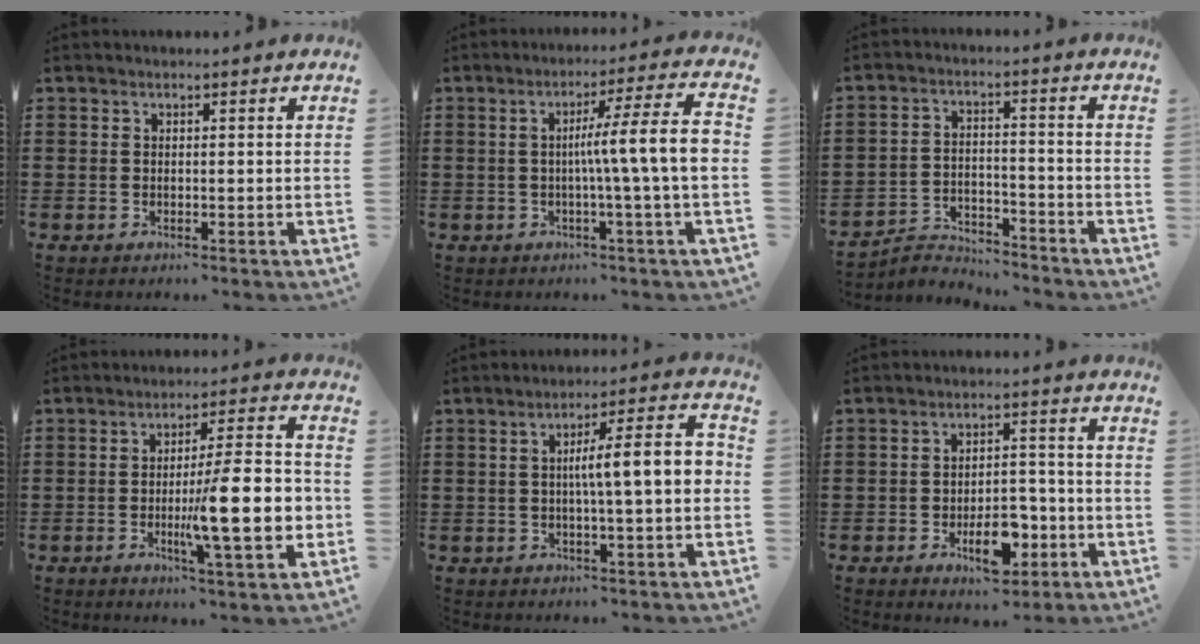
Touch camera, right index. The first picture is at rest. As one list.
[{"total": 9.8, "force": [-0.1, -0.1, 9.8], "torque": [-0.159, -0.010, -0.009]}, {"total": 4.0, "force": [-3.9, 0.8, 0.2], "torque": [-0.009, 0.007, -0.082]}, {"total": 14.4, "force": [-2.5, 3.1, 13.9], "torque": [-0.208, -0.015, -0.048]}, {"total": 8.7, "force": [0.2, 1.2, 8.7], "torque": [-0.140, -0.003, -0.005]}, {"total": 7.9, "force": [-3.2, 3.9, 6.0], "torque": [-0.083, 0.004, -0.056]}]